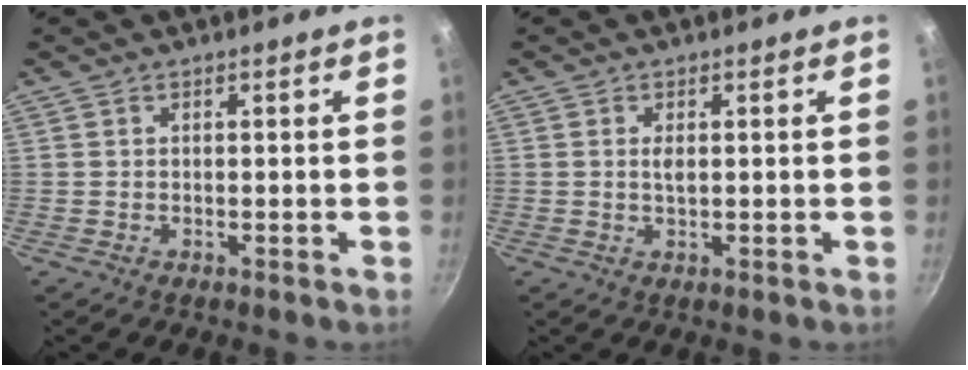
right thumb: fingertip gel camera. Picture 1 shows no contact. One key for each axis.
{"total": 1.5, "fx": 0.3, "fy": 0.7, "fz": 1.3, "tx": -0.025, "ty": 0.000, "tz": 0.006}